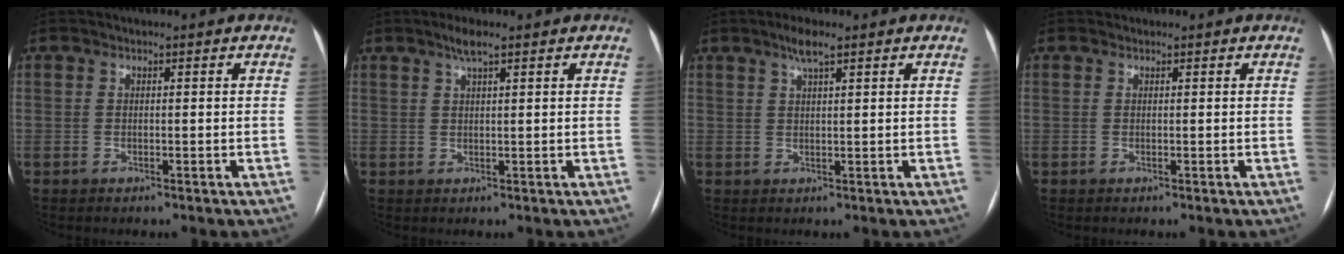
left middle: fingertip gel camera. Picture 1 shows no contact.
{"total": 2.5, "force": [1.7, 0.1, 1.8], "torque": [-0.042, 0.004, 0.033]}
{"total": 3.0, "force": [2.0, 0.2, 2.2], "torque": [-0.048, 0.004, 0.038]}
{"total": 0.0}